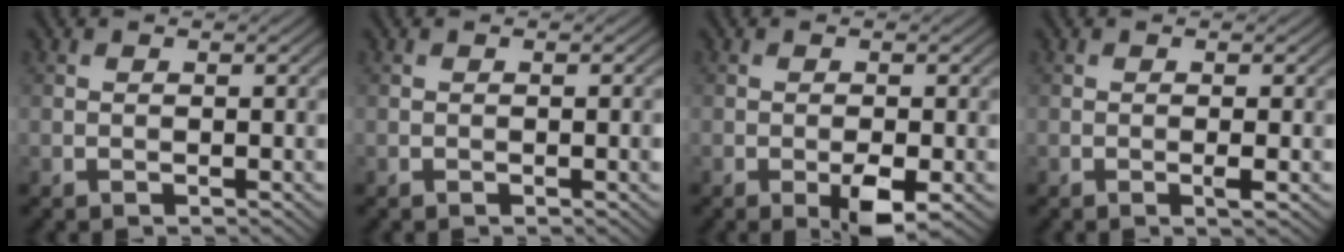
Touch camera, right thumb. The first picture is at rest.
{"total": 0.8, "force": [-0.1, 0.1, 0.8], "torque": [-0.010, 0.000, 0.000]}
{"total": 3.6, "force": [-1.5, 1.1, 3.0], "torque": [-0.050, 0.000, -0.025]}
{"total": 1.2, "force": [-0.3, 0.0, 1.1], "torque": [-0.024, -0.001, -0.008]}